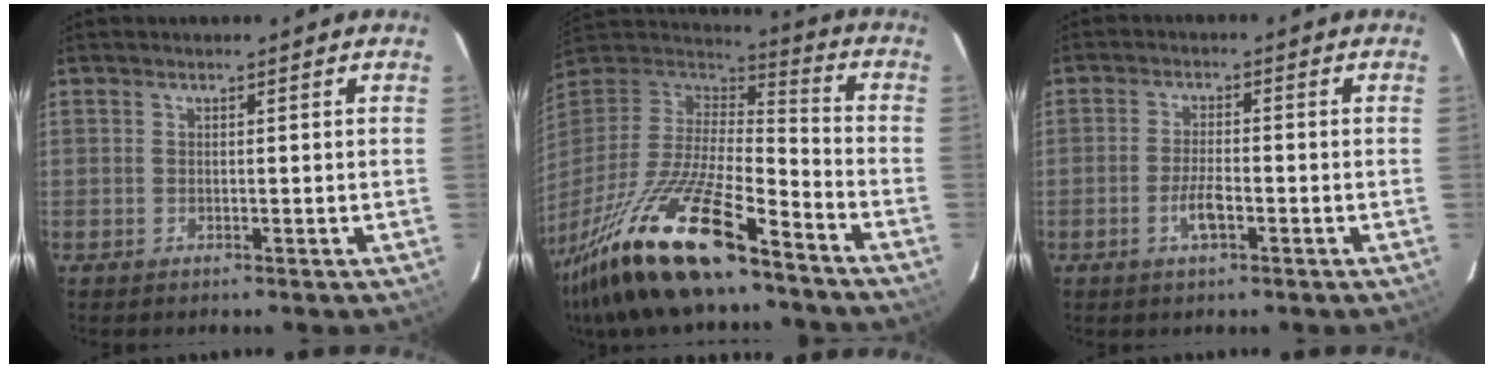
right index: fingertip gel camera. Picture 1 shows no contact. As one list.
[{"total": 25.8, "force": [-17.7, 6.6, 17.5], "torque": [-0.351, -0.047, -0.315]}, {"total": 3.9, "force": [-1.8, 1.2, 3.3], "torque": [-0.069, -0.002, -0.033]}]